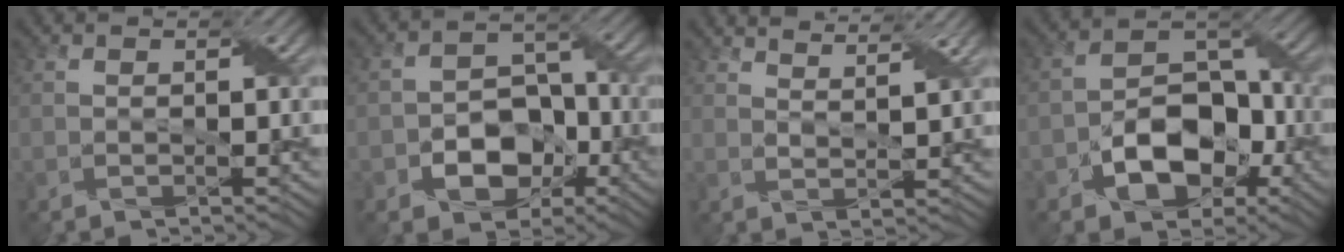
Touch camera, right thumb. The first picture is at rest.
{"total": 7.5, "force": [-3.4, 5.4, 3.9], "torque": [-0.058, -0.007, -0.057]}
{"total": 5.5, "force": [4.9, 0.9, 2.4], "torque": [-0.035, -0.004, 0.068]}
{"total": 9.1, "force": [-4.0, 6.0, 5.5], "torque": [-0.088, -0.004, -0.073]}